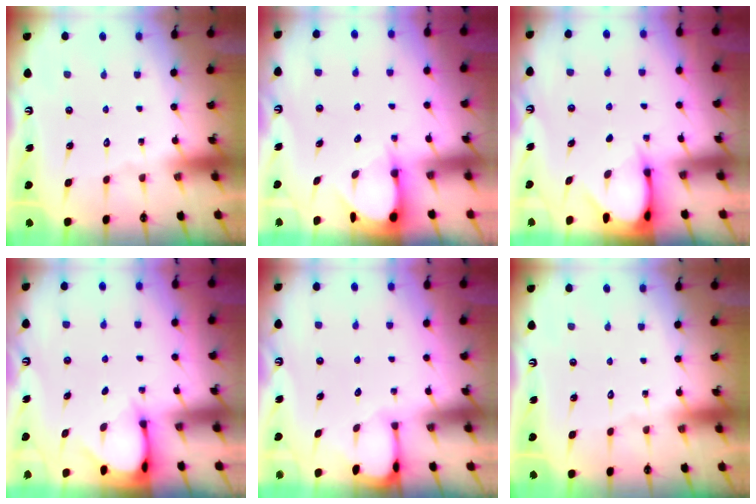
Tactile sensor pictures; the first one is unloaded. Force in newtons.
{"total": 3.5, "press": 3.5, "slide": 0.3}
{"total": 3.4, "press": 3.4, "slide": 0.3}
{"total": 3.0, "press": 3.0, "slide": 0.2}
{"total": 1.3, "press": 1.2, "slide": 0.2}
{"total": 0.0}